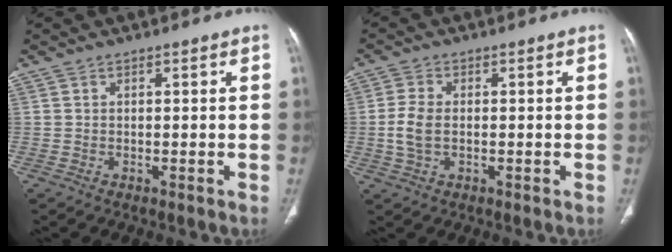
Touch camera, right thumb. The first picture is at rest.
{"total": 5.1, "force": [-0.3, 3.1, 4.0], "torque": [-0.088, 0.007, -0.007]}